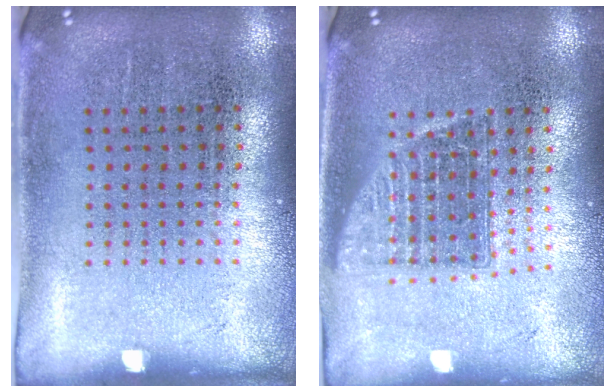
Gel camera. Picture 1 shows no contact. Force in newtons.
{"total": 1.4, "press": 1.1, "slide": 0.8}